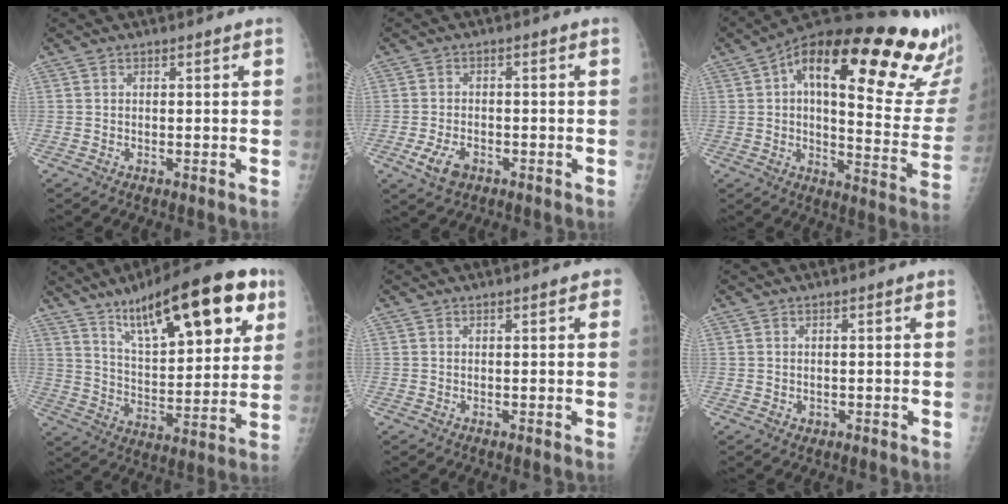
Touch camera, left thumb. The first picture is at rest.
{"total": 4.9, "force": [-2.3, 3.0, 3.1], "torque": [-0.060, 0.006, -0.039]}
{"total": 32.4, "force": [15.9, 9.5, 26.6], "torque": [-0.296, -0.011, 0.224]}
{"total": 24.2, "force": [12.7, 8.4, 18.8], "torque": [-0.249, -0.032, 0.204]}
{"total": 1.5, "force": [0.6, 0.7, 1.2], "torque": [-0.008, 0.002, 0.005]}
{"total": 1.0, "force": [-0.1, 0.9, 0.4], "torque": [-0.003, 0.001, 0.001]}